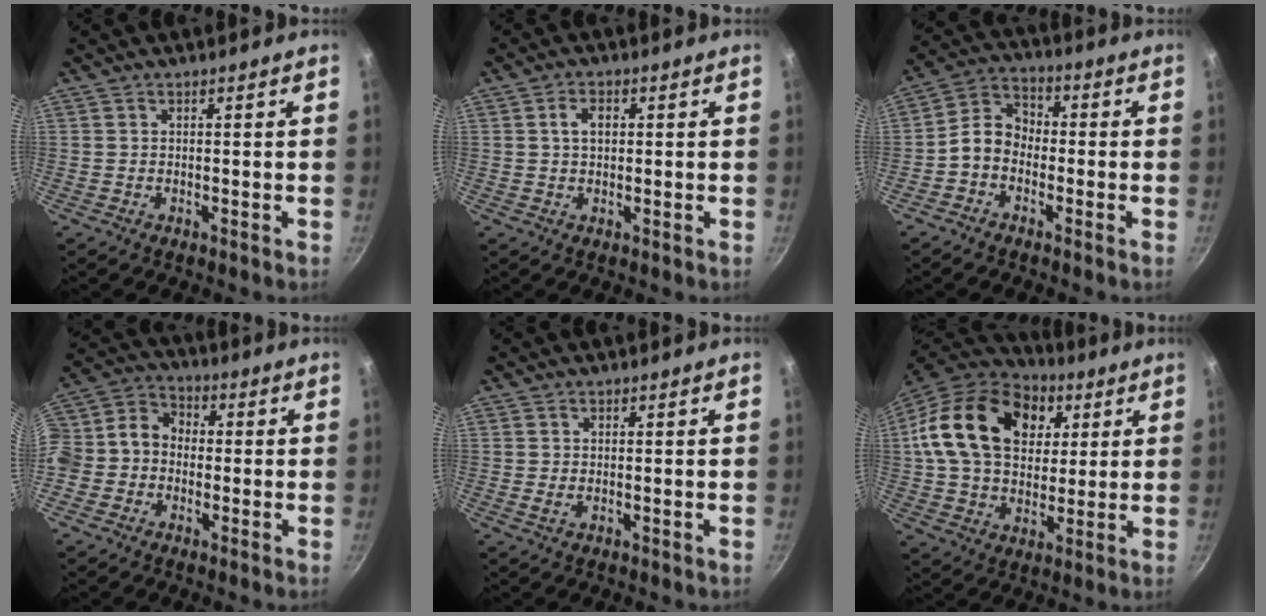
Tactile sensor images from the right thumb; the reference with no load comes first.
{"total": 3.5, "force": [0.8, 2.3, 2.5], "torque": [-0.032, 0.005, 0.011]}
{"total": 6.9, "force": [-2.2, 5.2, 3.9], "torque": [-0.057, 0.036, -0.061]}
{"total": 11.5, "force": [-1.6, 10.0, 5.5], "torque": [-0.081, 0.041, -0.054]}
{"total": 0.7, "force": [0.1, 0.2, 0.7], "torque": [-0.015, -0.003, 0.001]}
{"total": 23.7, "force": [6.9, 16.8, 15.3], "torque": [-0.245, 0.004, 0.112]}